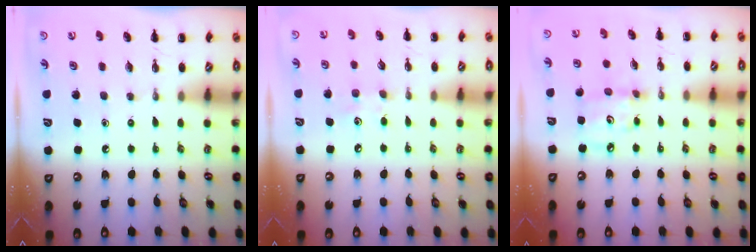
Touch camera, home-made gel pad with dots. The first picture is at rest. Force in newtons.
{"total": 6.2, "press": 6.0, "slide": 1.7}
{"total": 5.8, "press": 5.7, "slide": 0.9}